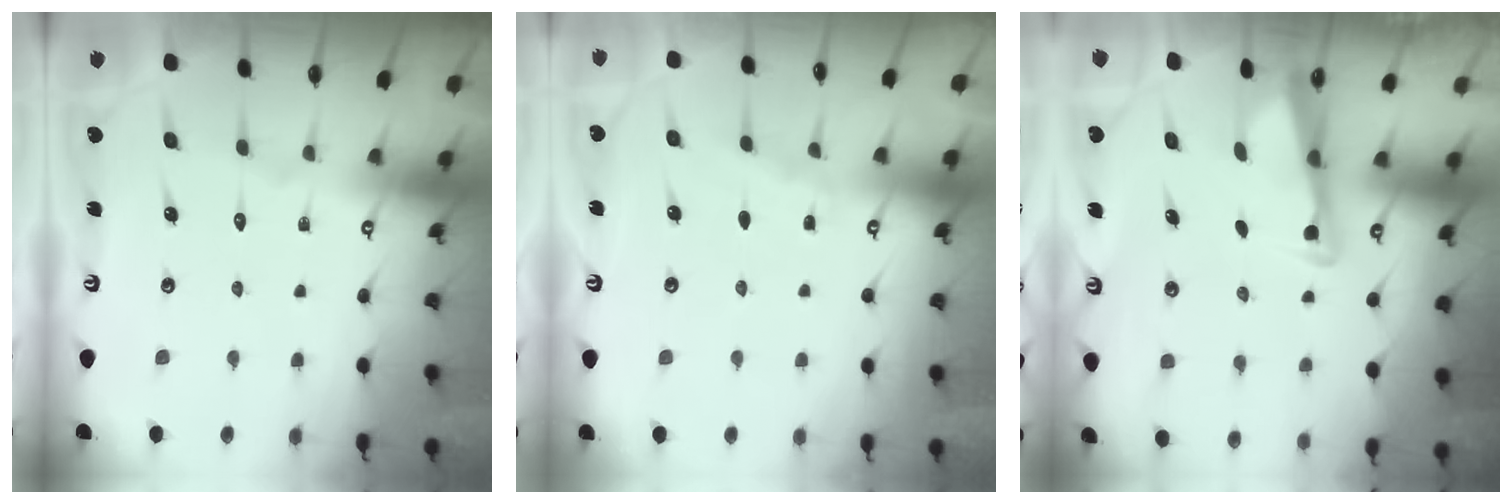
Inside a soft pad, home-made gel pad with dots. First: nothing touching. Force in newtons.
{"total": 2.9, "press": 2.9, "slide": 0.4}
{"total": 2.8, "press": 2.7, "slide": 0.4}